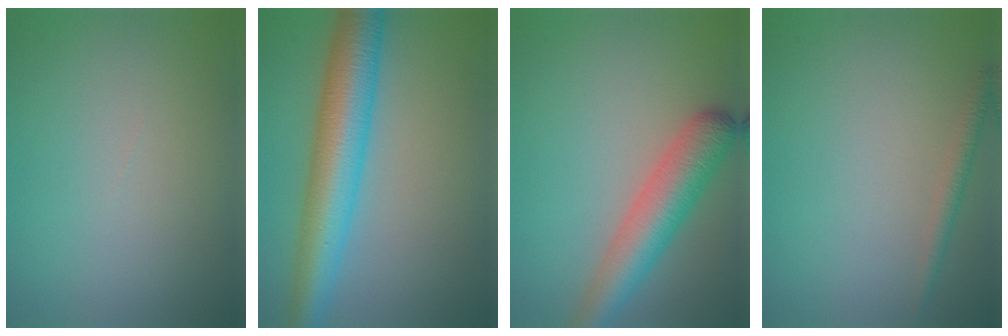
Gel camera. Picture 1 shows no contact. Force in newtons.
{"total": 8.2, "press": 8.2, "slide": 0.1}
{"total": 5.7, "press": 5.7, "slide": 0.3}
{"total": 1.4, "press": 1.4, "slide": 0.0}